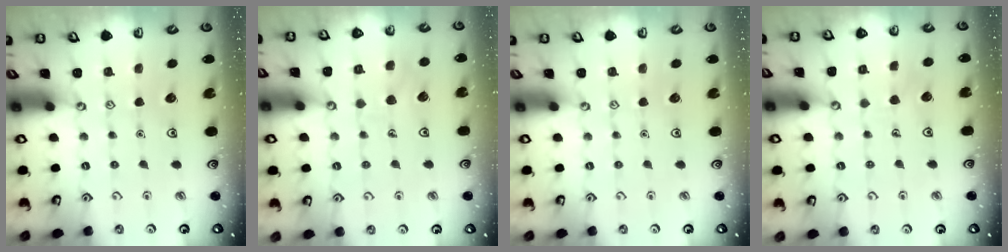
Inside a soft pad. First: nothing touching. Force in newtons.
{"total": 6.4, "press": 6.4, "slide": 0.6}
{"total": 0.0}
{"total": 3.5, "press": 3.5, "slide": 0.2}